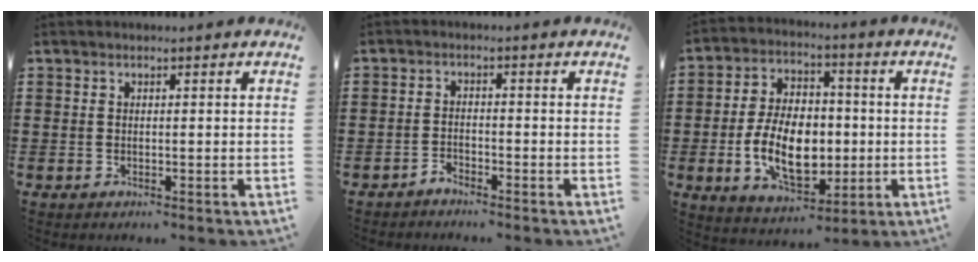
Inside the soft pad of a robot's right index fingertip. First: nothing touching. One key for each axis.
{"total": 1.7, "fx": -1.7, "fy": 0.2, "fz": 0.0, "tx": -0.006, "ty": 0.004, "tz": -0.036}
{"total": 11.8, "fx": -1.7, "fy": 7.4, "fz": 9.1, "tx": -0.176, "ty": -0.003, "tz": -0.033}